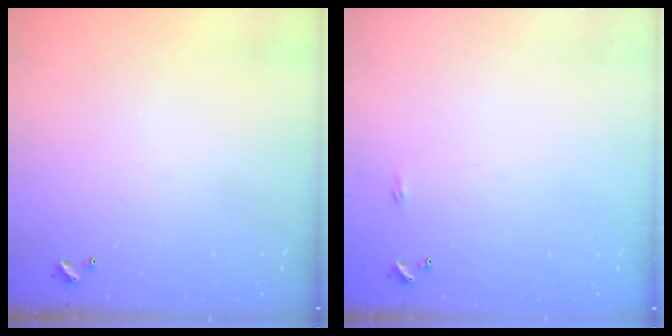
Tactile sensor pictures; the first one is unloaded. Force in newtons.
{"total": 2.2, "press": 2.1, "slide": 0.4}